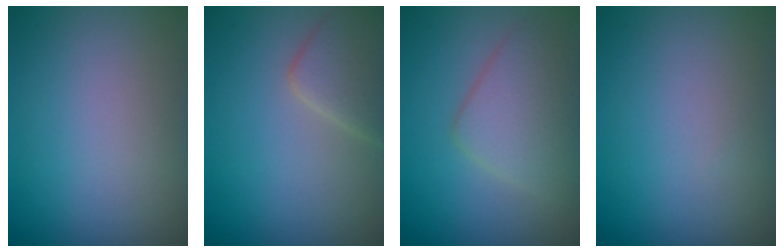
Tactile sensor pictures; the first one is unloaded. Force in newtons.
{"total": 3.2, "press": 3.1, "slide": 0.2}
{"total": 4.4, "press": 4.4, "slide": 0.1}
{"total": 0.0}